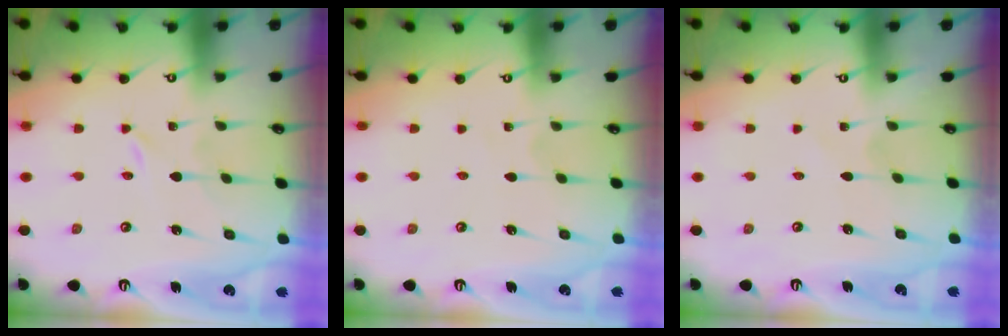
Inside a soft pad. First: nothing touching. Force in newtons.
{"total": 2.0, "press": 2.0, "slide": 0.2}
{"total": 1.3, "press": 1.3, "slide": 0.1}